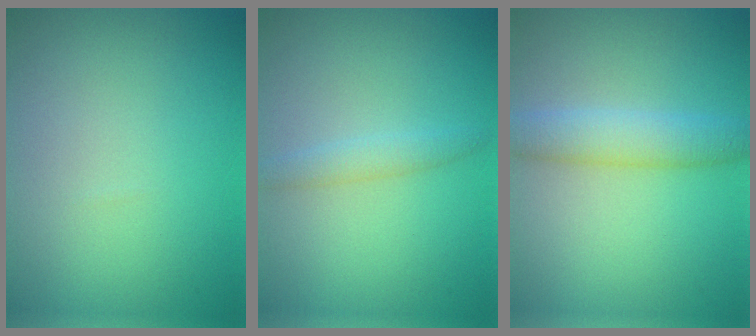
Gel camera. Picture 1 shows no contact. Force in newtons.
{"total": 1.6, "press": 1.6, "slide": 0.0}
{"total": 3.6, "press": 3.6, "slide": 0.2}